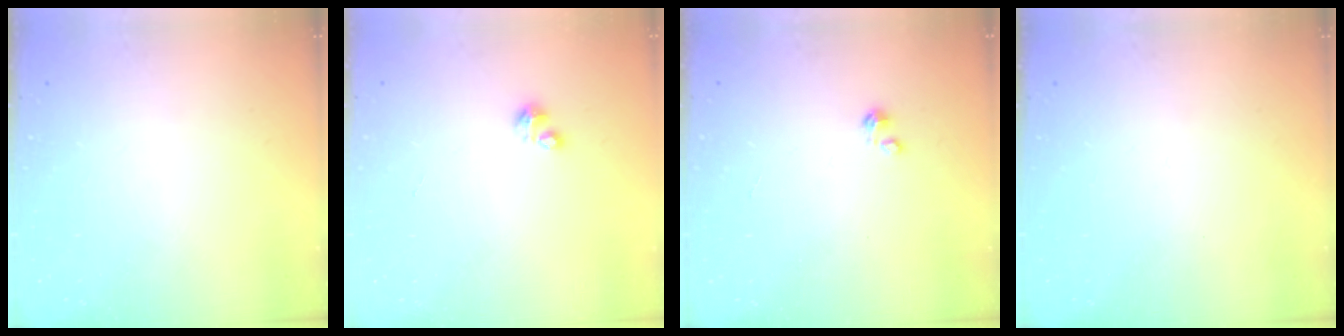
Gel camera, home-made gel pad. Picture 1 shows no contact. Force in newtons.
{"total": 0.9, "press": 0.9, "slide": 0.1}
{"total": 0.0}
{"total": 0.0}